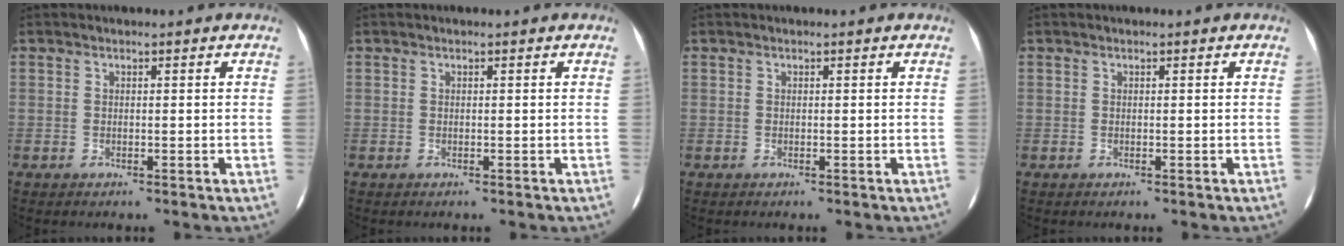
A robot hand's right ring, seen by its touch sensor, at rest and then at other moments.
{"total": 0.0}
{"total": 0.0}
{"total": 0.0}